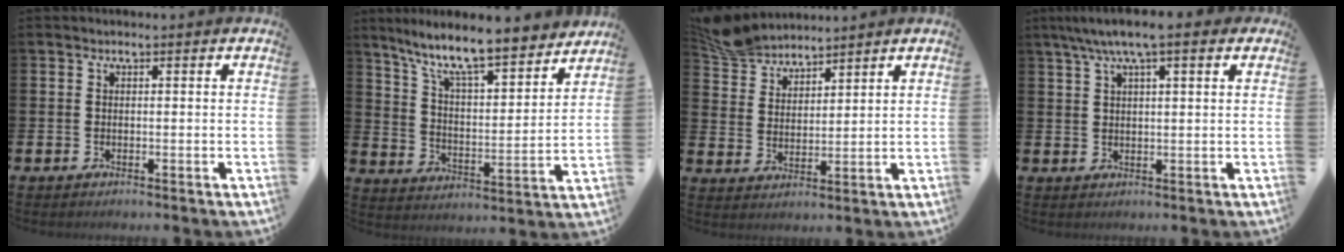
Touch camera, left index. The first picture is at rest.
{"total": 10.3, "force": [9.1, 1.4, 4.6], "torque": [-0.115, -0.065, 0.154]}
{"total": 5.8, "force": [5.7, 1.2, 0.4], "torque": [-0.028, -0.027, 0.106]}
{"total": 6.1, "force": [4.2, 1.3, 4.2], "torque": [-0.073, -0.006, 0.069]}